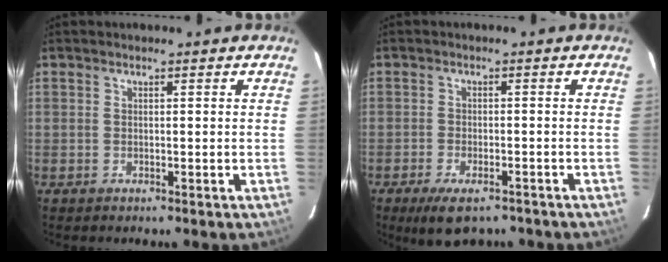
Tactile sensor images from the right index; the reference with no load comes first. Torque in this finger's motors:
{"motor_torque": [0.65, -0.56, 0.23, 0.04]}